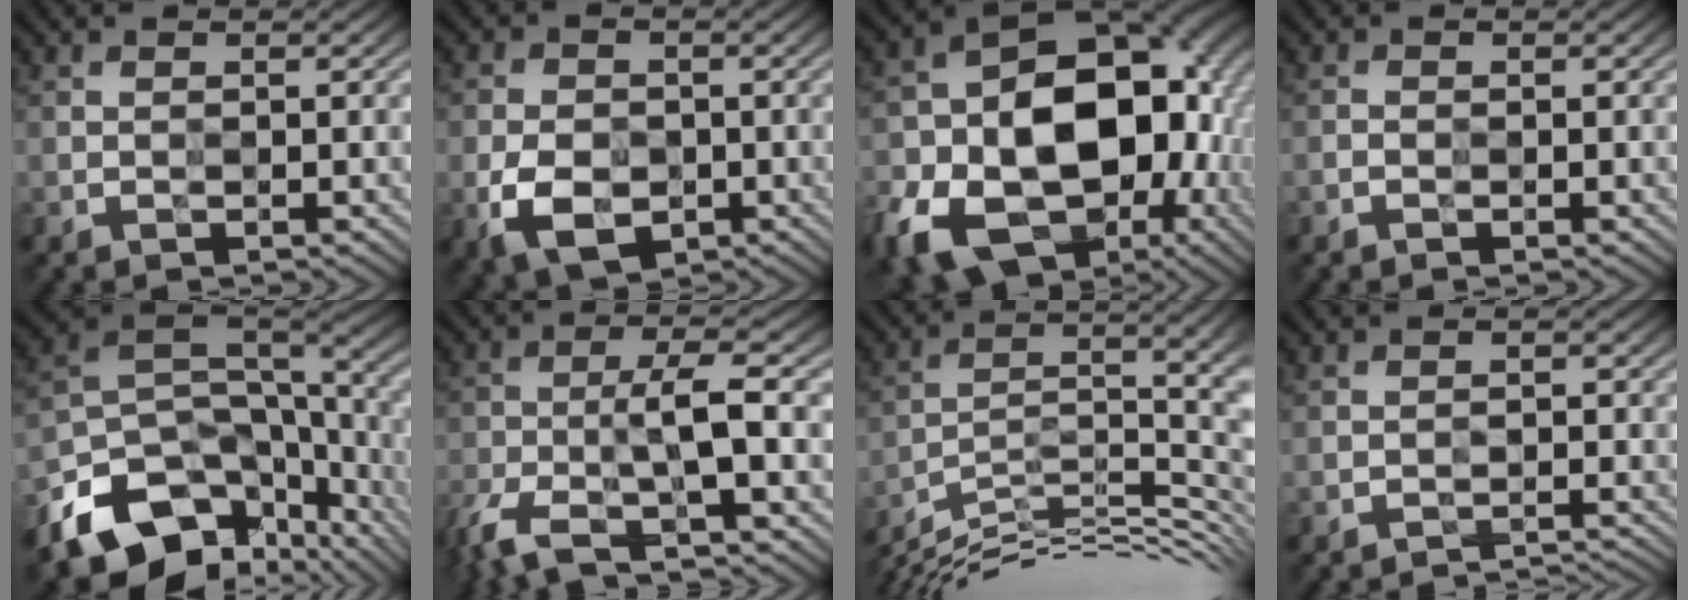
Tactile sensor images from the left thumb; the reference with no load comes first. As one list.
[{"total": 6.6, "force": [-2.1, 4.4, 4.4], "torque": [-0.095, -0.012, -0.043]}, {"total": 21.5, "force": [-5.6, 15.3, 14.1], "torque": [-0.271, -0.040, -0.078]}, {"total": 0.6, "force": [-0.4, 0.2, 0.3], "torque": [-0.007, 0.001, -0.010]}, {"total": 15.6, "force": [-8.2, 9.4, 9.4], "torque": [-0.225, -0.029, -0.125]}, {"total": 9.0, "force": [-5.0, 1.9, 7.3], "torque": [-0.141, 0.000, -0.112]}, {"total": 14.1, "force": [-8.7, 3.5, 10.5], "torque": [-0.192, 0.001, -0.150]}, {"total": 2.7, "force": [-2.6, 0.1, 0.6], "torque": [-0.011, 0.009, -0.040]}]